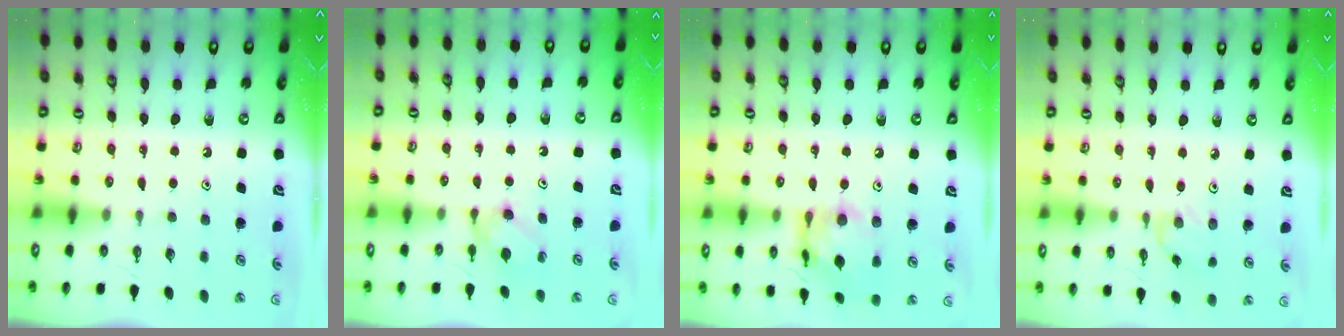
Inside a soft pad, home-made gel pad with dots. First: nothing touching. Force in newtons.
{"total": 3.9, "press": 3.8, "slide": 0.7}
{"total": 14.1, "press": 14.0, "slide": 1.2}
{"total": 1.1, "press": 1.1, "slide": 0.3}